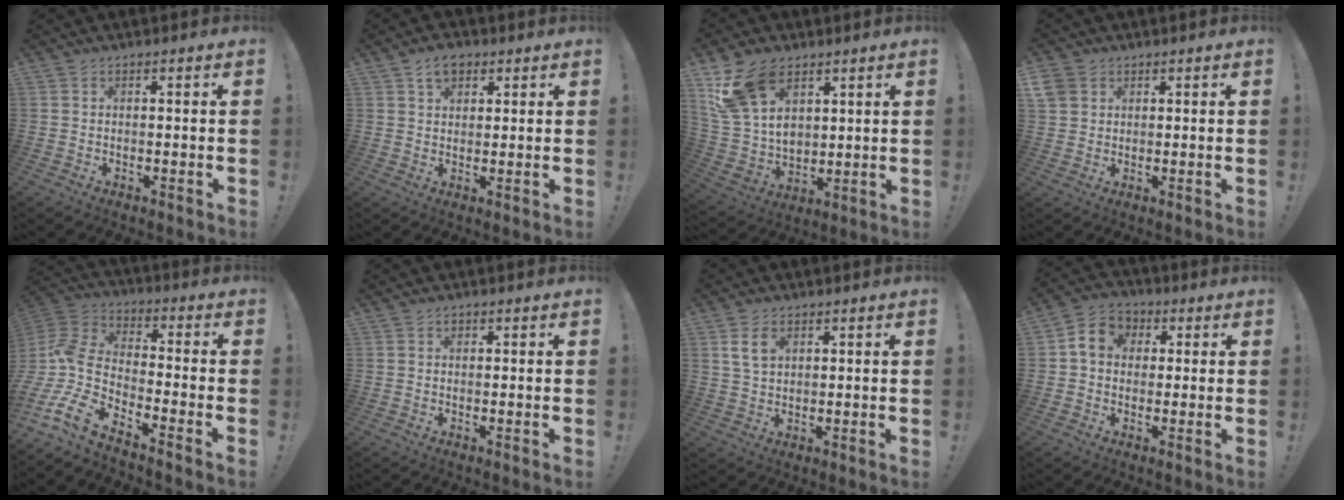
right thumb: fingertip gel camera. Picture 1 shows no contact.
{"total": 5.6, "force": [3.2, 3.8, 2.6], "torque": [-0.038, -0.005, 0.058]}
{"total": 16.7, "force": [8.4, 11.0, 9.4], "torque": [-0.195, -0.041, 0.161]}
{"total": 4.6, "force": [2.3, 3.7, 1.5], "torque": [-0.022, -0.007, 0.045]}
{"total": 11.7, "force": [-7.1, 5.5, 7.5], "torque": [-0.168, 0.029, -0.130]}
{"total": 0.7, "force": [0.1, 0.7, 0.1], "torque": [0.000, 0.002, 0.002]}
{"total": 5.6, "force": [2.3, 3.7, 3.5], "torque": [-0.059, 0.001, 0.043]}
{"total": 7.9, "force": [1.3, 6.8, 3.8], "torque": [-0.058, 0.015, 0.029]}